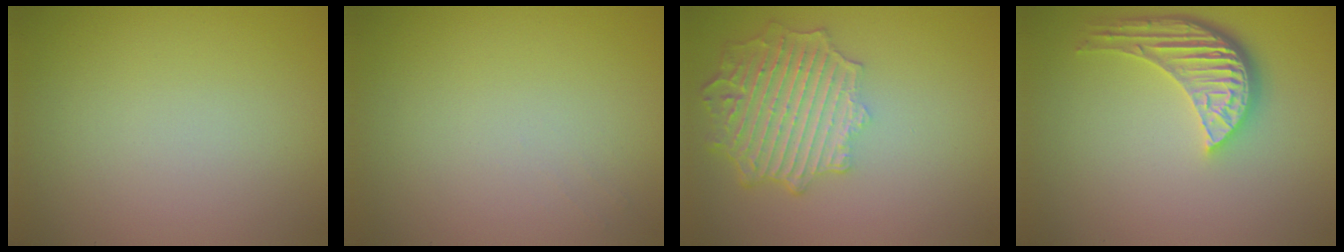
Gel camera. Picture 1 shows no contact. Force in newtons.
{"total": 0.6, "press": 0.5, "slide": 0.3}
{"total": 6.5, "press": 5.0, "slide": 4.1}
{"total": 5.3, "press": 3.9, "slide": 3.5}